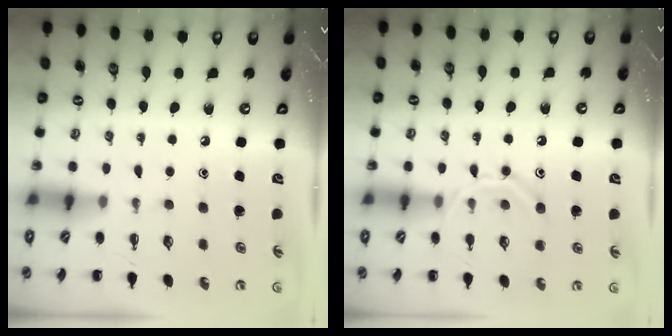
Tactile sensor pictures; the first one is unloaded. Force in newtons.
{"total": 12.2, "press": 12.1, "slide": 1.0}